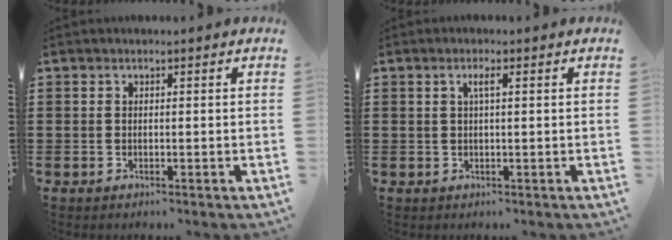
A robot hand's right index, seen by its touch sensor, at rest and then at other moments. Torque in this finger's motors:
{"motor_torque": [0.44, -0.20, 0.18, 0.02]}